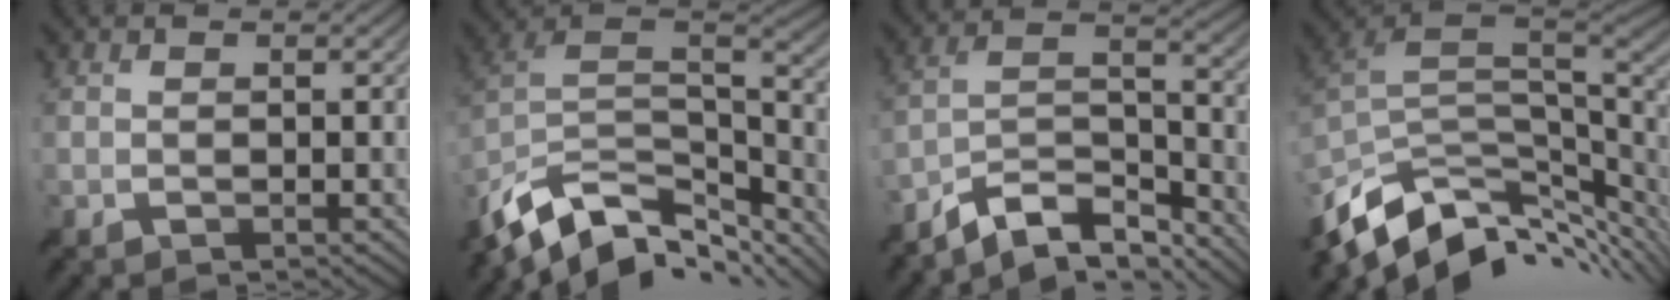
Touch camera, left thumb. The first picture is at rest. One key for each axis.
{"total": 14.4, "fx": -9.5, "fy": 6.8, "fz": 8.4, "tx": -0.227, "ty": -0.011, "tz": -0.157}
{"total": 9.5, "fx": -7.8, "fy": 2.9, "fz": 4.6, "tx": -0.083, "ty": 0.007, "tz": -0.155}
{"total": 12.8, "fx": -5.6, "fy": 6.5, "fz": 9.5, "tx": -0.215, "ty": -0.030, "tz": -0.086}